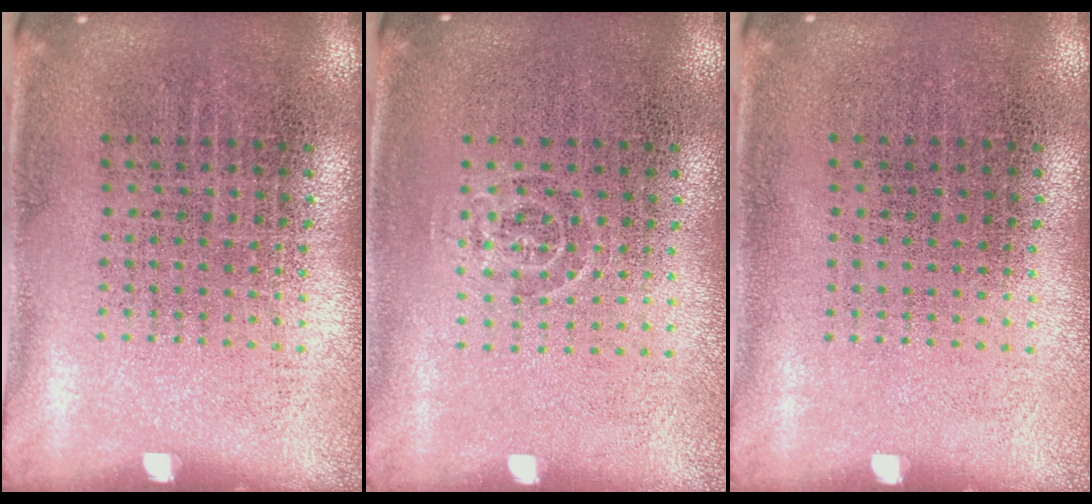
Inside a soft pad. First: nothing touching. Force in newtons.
{"total": 0.8, "press": 0.5, "slide": 0.6}
{"total": 0.0}